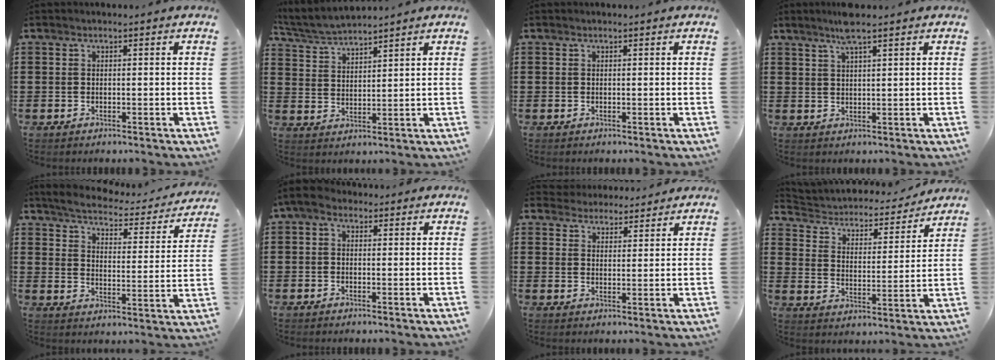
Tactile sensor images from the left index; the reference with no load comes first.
{"total": 4.4, "force": [4.3, 0.2, 1.0], "torque": [-0.036, -0.017, 0.077]}
{"total": 0.0}
{"total": 4.2, "force": [3.0, 0.3, 2.9], "torque": [-0.064, 0.004, 0.054]}
{"total": 3.5, "force": [3.3, 0.2, 1.2], "torque": [-0.047, -0.028, 0.048]}
{"total": 2.1, "force": [0.2, 1.4, 1.6], "torque": [-0.040, 0.005, 0.000]}
{"total": 3.5, "force": [3.4, 0.7, -0.3], "torque": [-0.008, -0.009, 0.065]}
{"total": 2.9, "force": [2.6, 1.1, 0.7], "torque": [-0.033, -0.023, 0.034]}